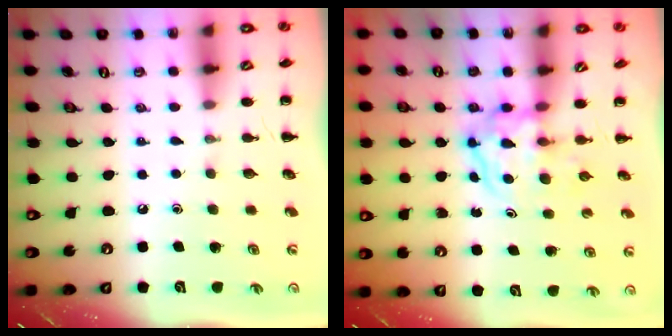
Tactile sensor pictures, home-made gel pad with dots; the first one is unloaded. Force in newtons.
{"total": 3.8, "press": 3.8, "slide": 0.4}